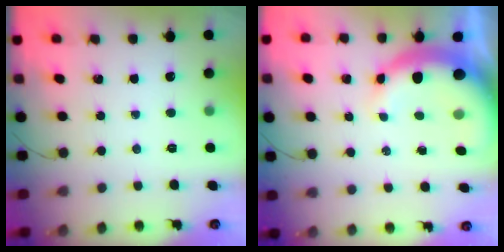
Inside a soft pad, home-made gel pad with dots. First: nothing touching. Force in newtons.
{"total": 9.7, "press": 9.5, "slide": 1.8}